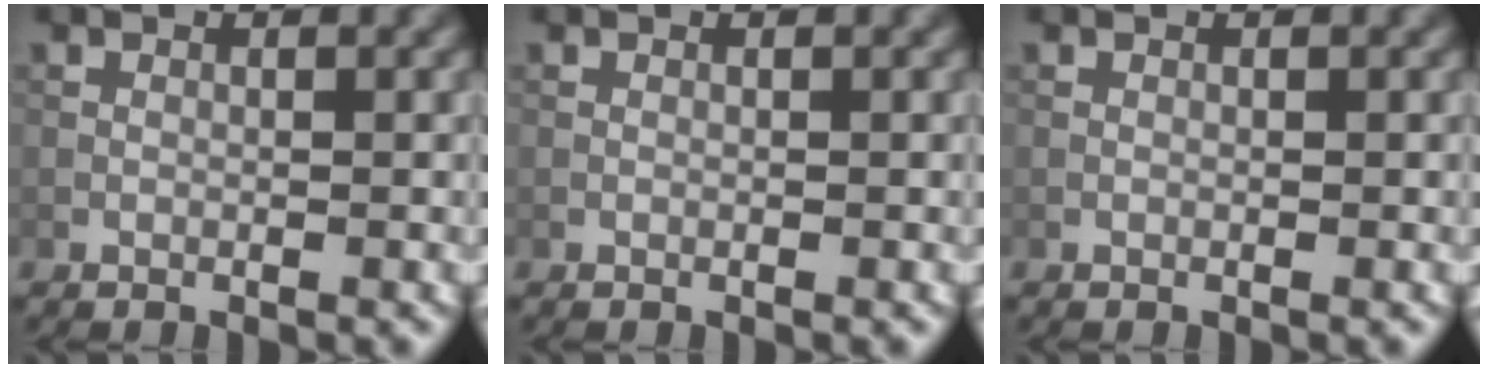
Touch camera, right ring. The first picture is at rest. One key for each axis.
{"total": 0.0}
{"total": 0.0}